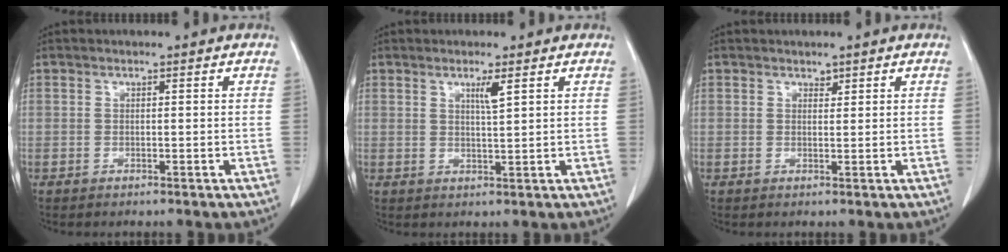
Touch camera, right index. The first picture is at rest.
{"total": 2.3, "force": [1.3, -0.1, 2.0], "torque": [-0.037, -0.005, 0.023]}
{"total": 0.8, "force": [0.7, 0.4, 0.2], "torque": [0.001, -0.004, 0.008]}